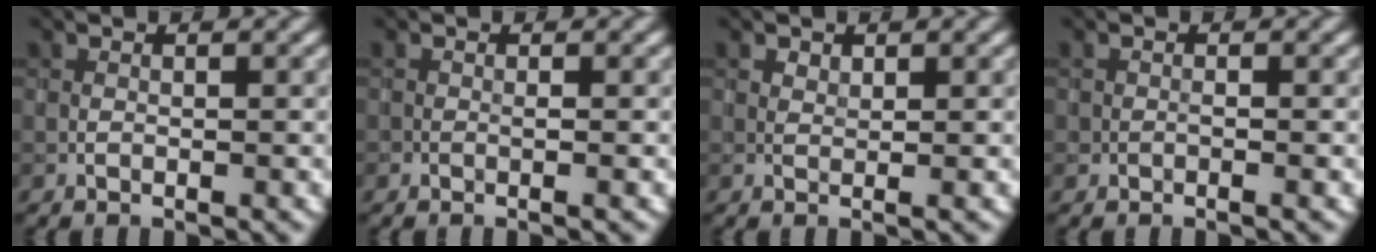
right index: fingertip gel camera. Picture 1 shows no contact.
{"total": 0.5, "force": [-0.2, 0.0, 0.5], "torque": [-0.008, -0.001, -0.004]}
{"total": 0.9, "force": [0.7, 0.5, 0.5], "torque": [-0.010, -0.001, 0.011]}
{"total": 0.7, "force": [-0.3, 0.4, 0.5], "torque": [-0.008, 0.001, -0.004]}